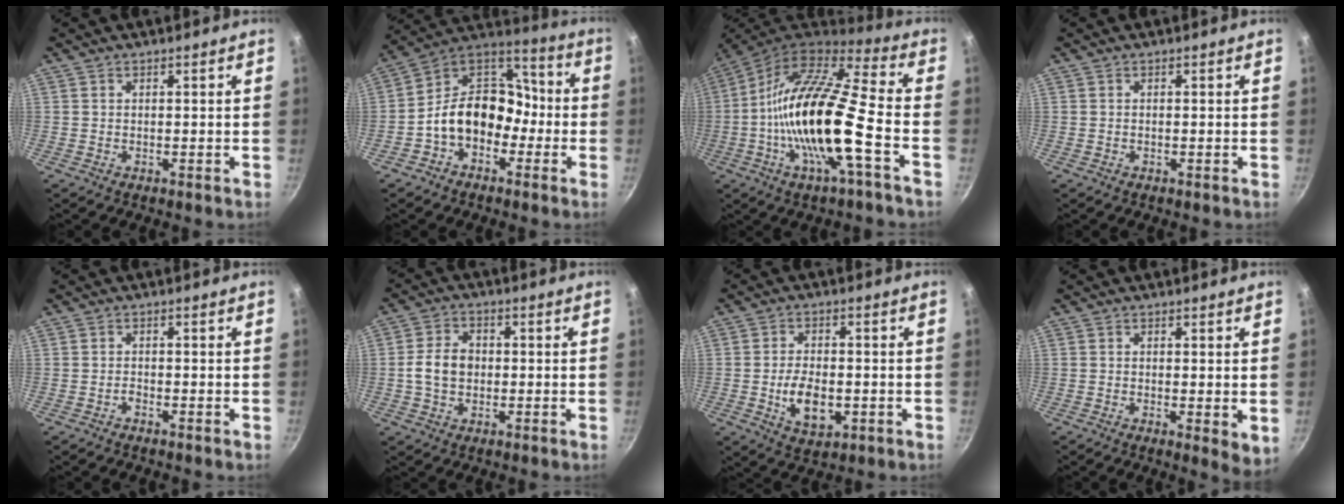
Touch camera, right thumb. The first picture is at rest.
{"total": 14.6, "force": [-4.3, 11.0, 8.6], "torque": [-0.088, 0.069, -0.097]}
{"total": 21.3, "force": [-5.0, 5.4, 20.0], "torque": [-0.362, 0.033, -0.112]}
{"total": 0.0}
{"total": 0.8, "force": [-0.7, 0.2, 0.3], "torque": [-0.007, 0.008, -0.016]}
{"total": 6.7, "force": [-0.3, 5.1, 4.4], "torque": [-0.067, 0.018, -0.012]}
{"total": 8.5, "force": [-1.7, 4.9, 6.7], "torque": [-0.106, 0.004, -0.024]}
{"total": 4.1, "force": [0.1, 1.4, 3.9], "torque": [-0.050, -0.014, 0.000]}